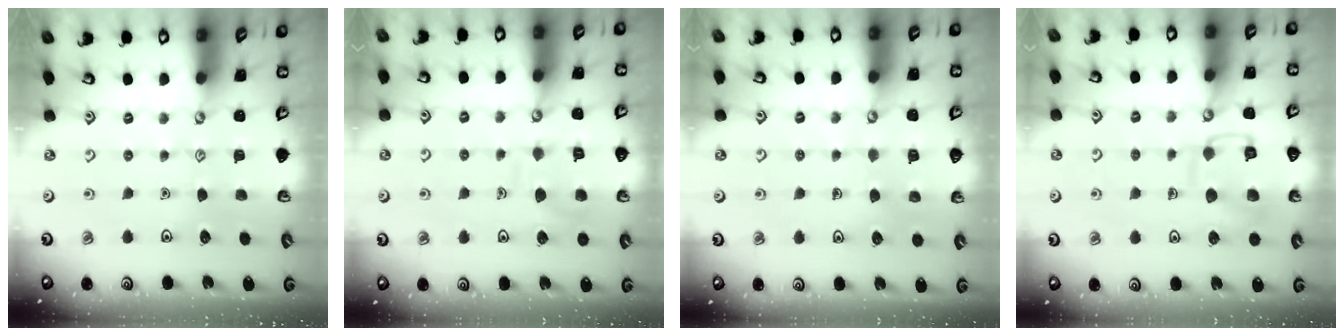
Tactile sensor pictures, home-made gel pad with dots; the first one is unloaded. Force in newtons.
{"total": 8.0, "press": 8.0, "slide": 0.8}
{"total": 6.2, "press": 6.2, "slide": 0.6}
{"total": 12.5, "press": 12.4, "slide": 0.9}